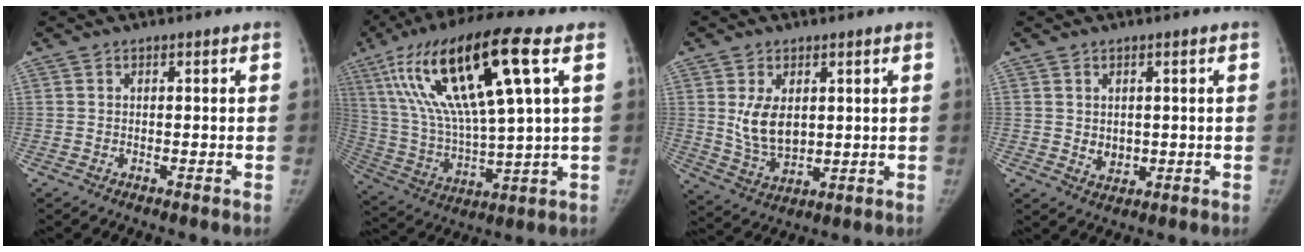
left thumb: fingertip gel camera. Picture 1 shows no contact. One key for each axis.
{"total": 24.6, "fx": 9.4, "fy": 5.4, "fz": 22.1, "tx": -0.437, "ty": -0.005, "tz": 0.172}
{"total": 8.8, "fx": 1.8, "fy": 5.7, "fz": 6.4, "tx": -0.096, "ty": -0.018, "tz": 0.050}
{"total": 3.3, "fx": 0.4, "fy": 2.7, "fz": 1.9, "tx": -0.018, "ty": -0.008, "tz": 0.017}